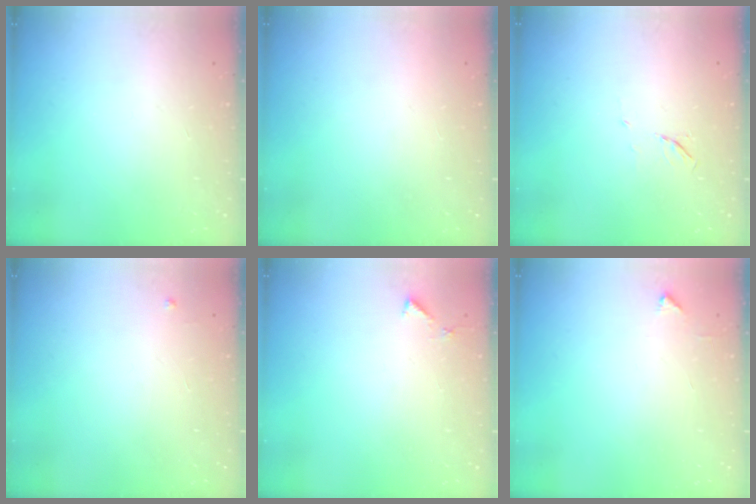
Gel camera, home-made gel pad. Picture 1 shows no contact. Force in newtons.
{"total": 1.5, "press": 1.5, "slide": 0.1}
{"total": 4.0, "press": 4.0, "slide": 0.6}
{"total": 2.4, "press": 2.4, "slide": 0.4}
{"total": 3.2, "press": 3.2, "slide": 0.2}
{"total": 2.1, "press": 2.1, "slide": 0.3}